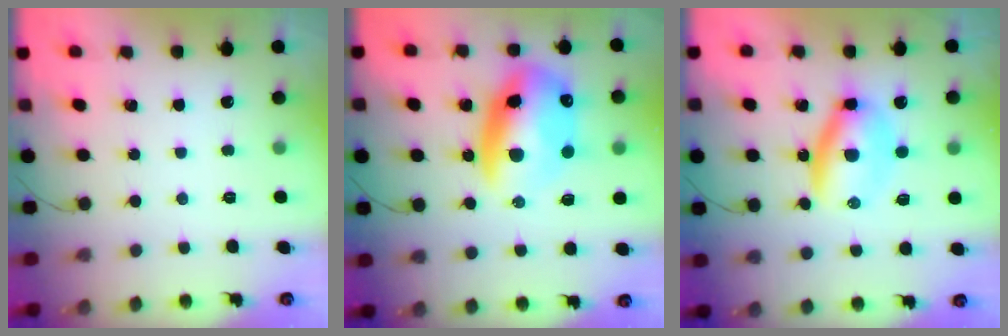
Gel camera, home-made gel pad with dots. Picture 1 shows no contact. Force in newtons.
{"total": 16.0, "press": 15.6, "slide": 3.5}
{"total": 7.0, "press": 6.8, "slide": 1.8}